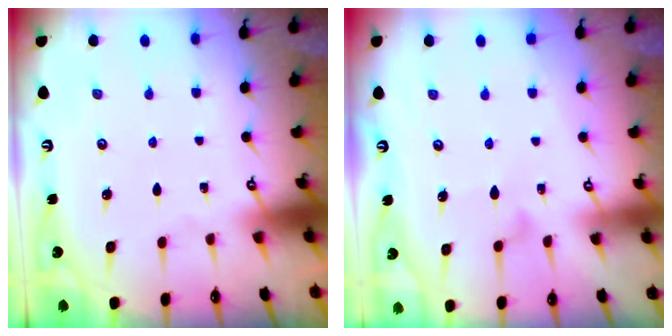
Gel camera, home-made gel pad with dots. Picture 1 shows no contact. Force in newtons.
{"total": 8.2, "press": 8.2, "slide": 0.3}